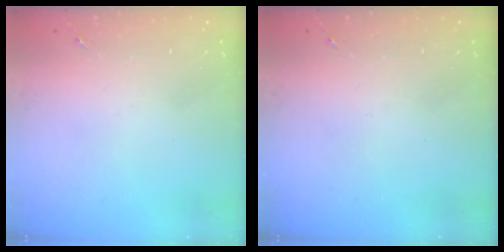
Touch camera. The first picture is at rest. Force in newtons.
{"total": 0.0}